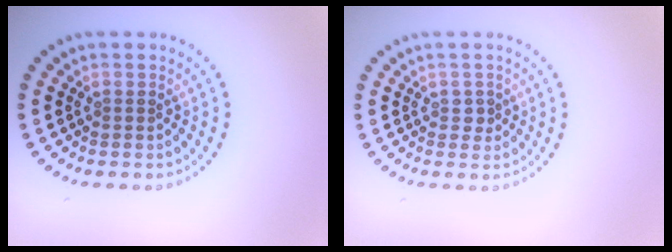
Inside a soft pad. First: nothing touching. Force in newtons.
{"total": 0.9, "press": 0.9, "slide": 0.3}